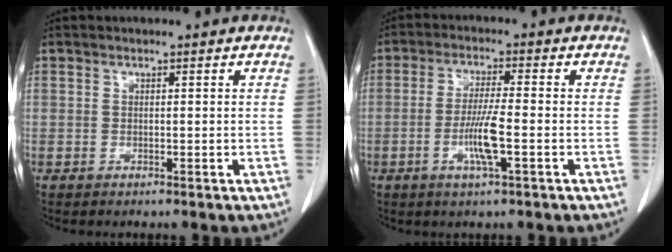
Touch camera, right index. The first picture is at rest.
{"total": 6.2, "force": [-1.8, 0.2, 6.0], "torque": [-0.119, -0.006, -0.032]}